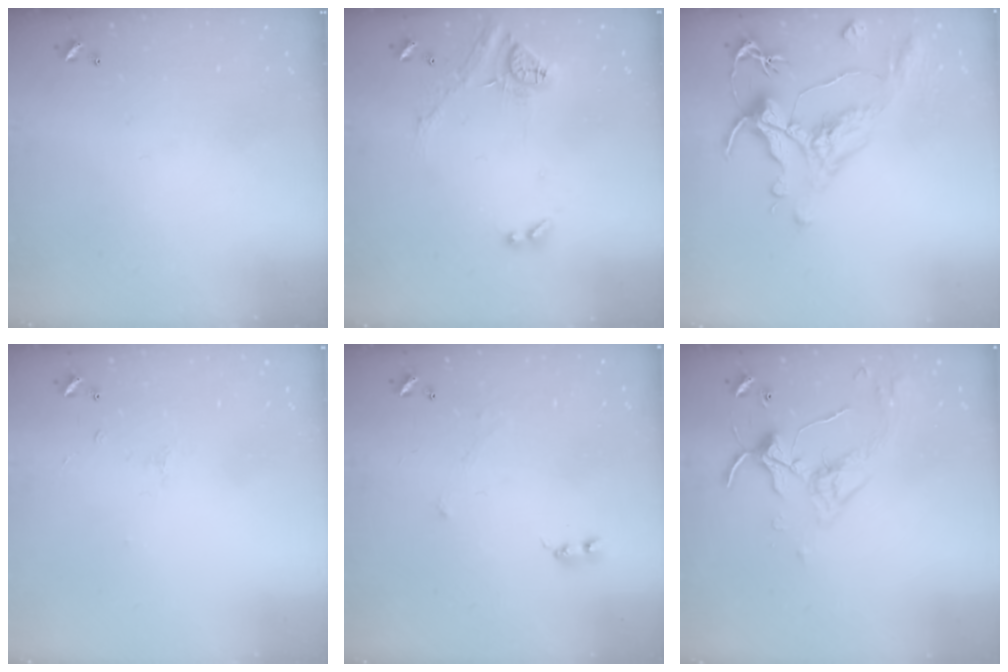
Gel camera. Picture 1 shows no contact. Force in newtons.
{"total": 15.6, "press": 15.6, "slide": 1.1}
{"total": 1.7, "press": 0.9, "slide": 1.4}
{"total": 1.2, "press": 1.1, "slide": 0.6}
{"total": 0.0}
{"total": 3.8, "press": 3.8, "slide": 0.3}